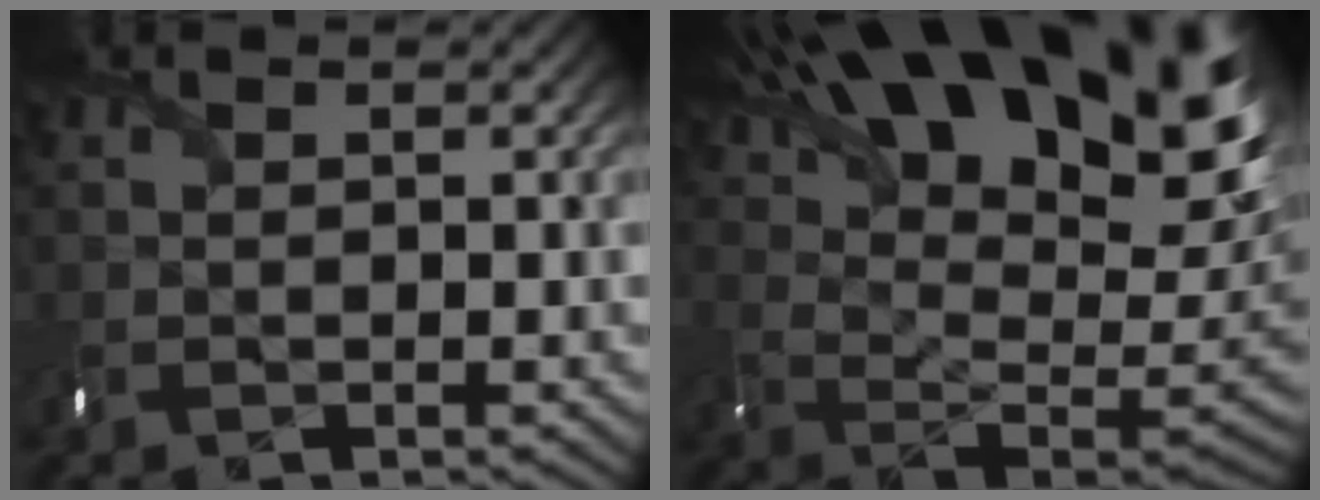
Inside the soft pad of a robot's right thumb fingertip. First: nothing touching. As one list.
[{"total": 23.8, "force": [13.1, 9.8, 17.3], "torque": [-0.263, 0.045, 0.208]}]